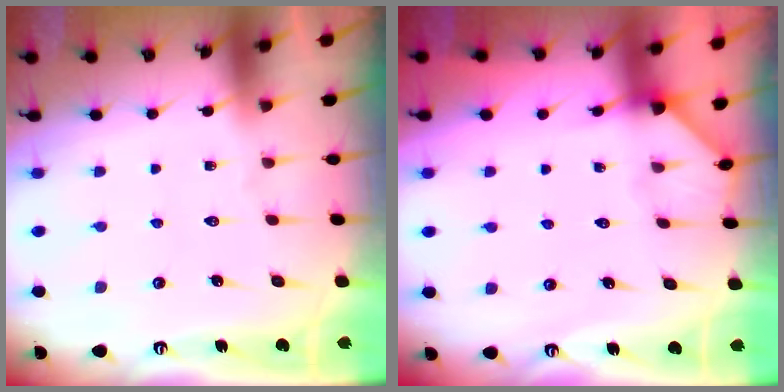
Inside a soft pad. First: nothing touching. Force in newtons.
{"total": 2.8, "press": 2.8, "slide": 0.2}